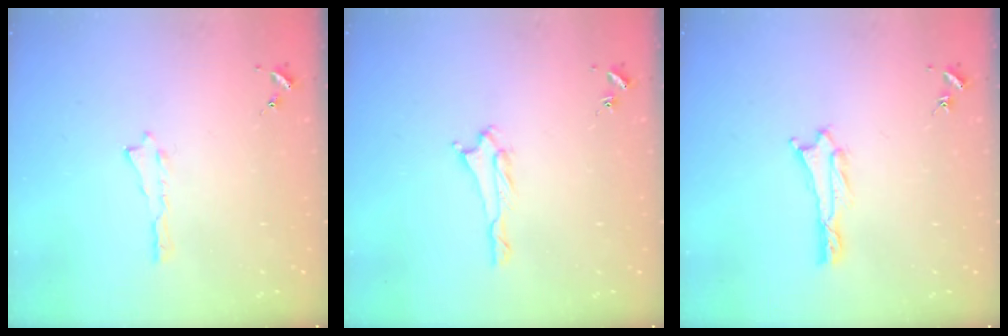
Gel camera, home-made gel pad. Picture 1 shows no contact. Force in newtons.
{"total": 1.7, "press": 1.7, "slide": 0.3}
{"total": 1.0, "press": 1.0, "slide": 0.2}